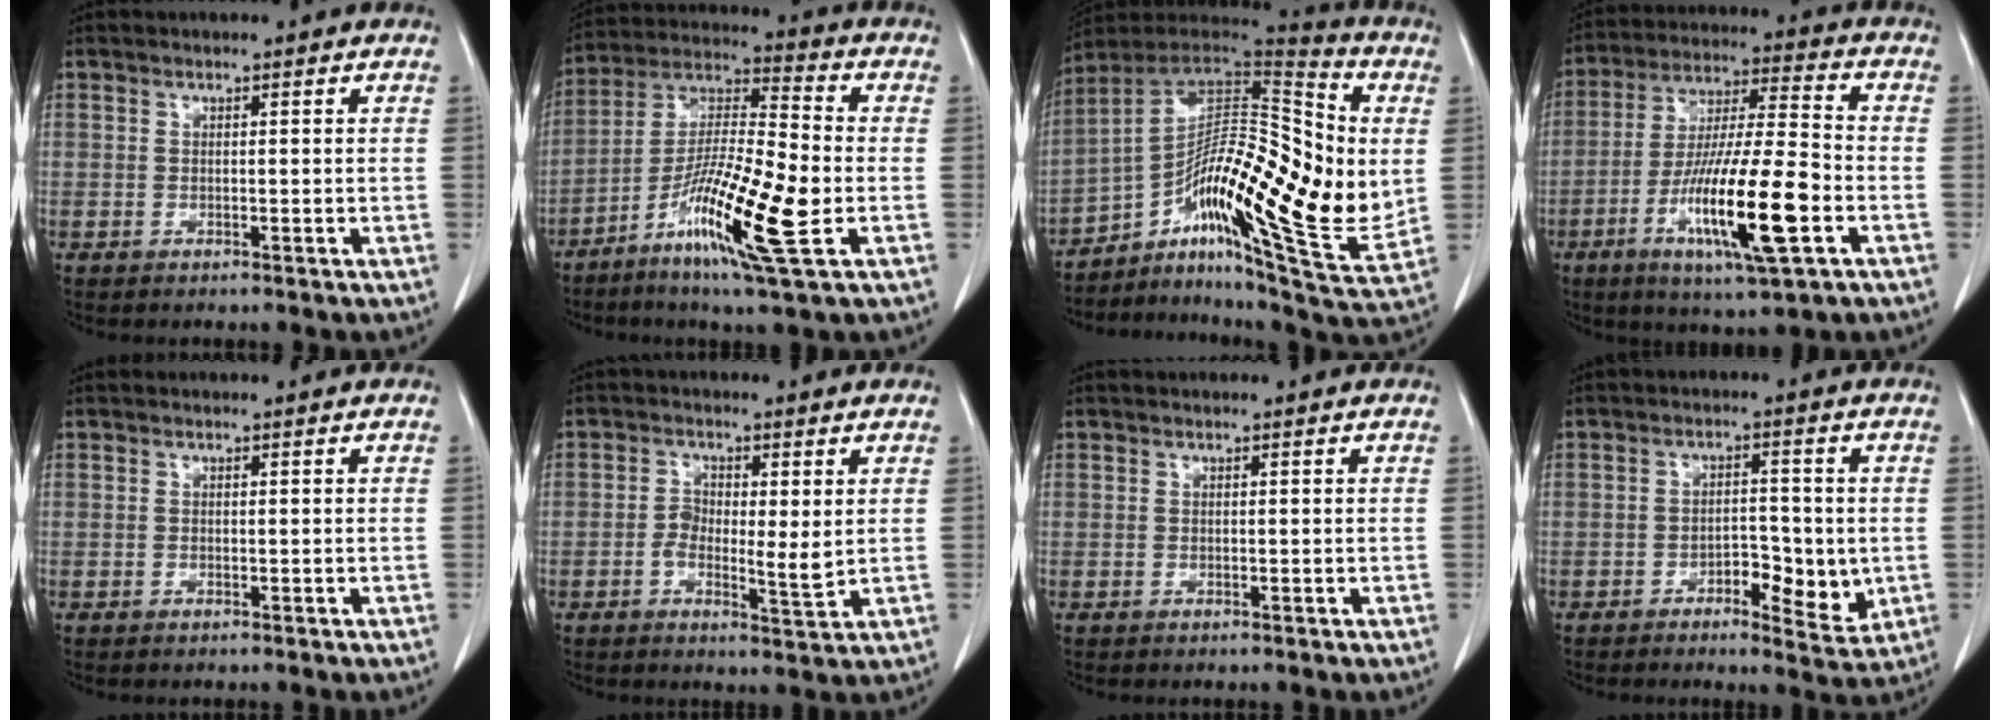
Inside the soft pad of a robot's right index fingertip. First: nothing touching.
{"total": 16.9, "force": [-5.7, 1.2, 15.9], "torque": [-0.305, -0.019, -0.103]}
{"total": 26.4, "force": [-0.9, 6.9, 25.4], "torque": [-0.387, 0.018, -0.020]}
{"total": 17.1, "force": [-5.9, 1.5, 16.0], "torque": [-0.299, -0.015, -0.101]}
{"total": 0.0}
{"total": 5.3, "force": [0.0, 1.9, 4.9], "torque": [-0.085, -0.005, -0.004]}
{"total": 0.0}
{"total": 6.4, "force": [-1.7, 2.8, 5.5], "torque": [-0.072, 0.000, -0.019]}